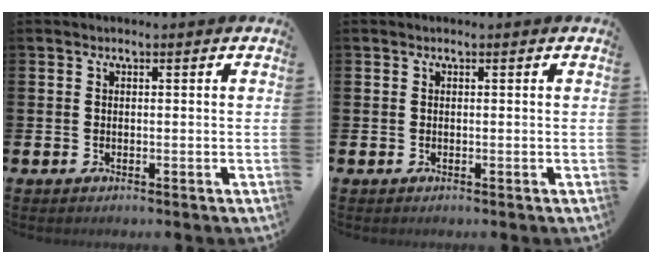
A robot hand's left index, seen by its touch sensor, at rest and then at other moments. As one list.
[{"total": 0.0}]